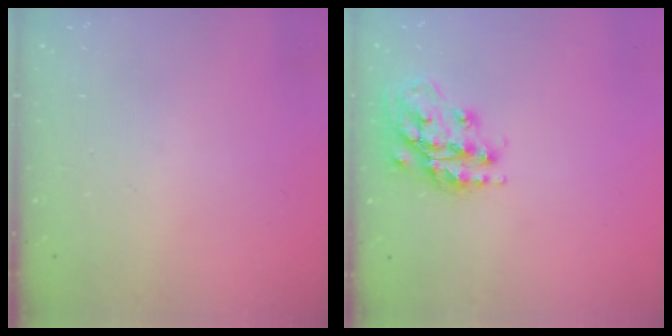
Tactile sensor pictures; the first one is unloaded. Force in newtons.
{"total": 16.1, "press": 16.0, "slide": 1.3}